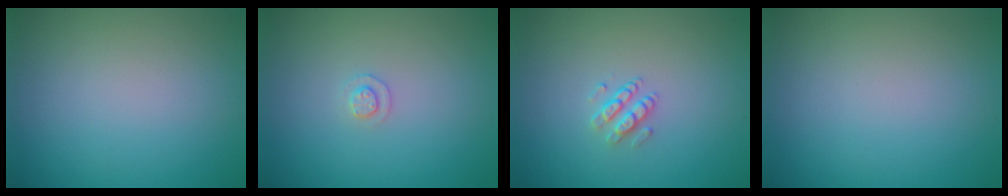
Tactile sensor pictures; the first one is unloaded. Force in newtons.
{"total": 1.0, "press": 1.0, "slide": 0.2}
{"total": 1.5, "press": 1.1, "slide": 1.0}
{"total": 0.0}